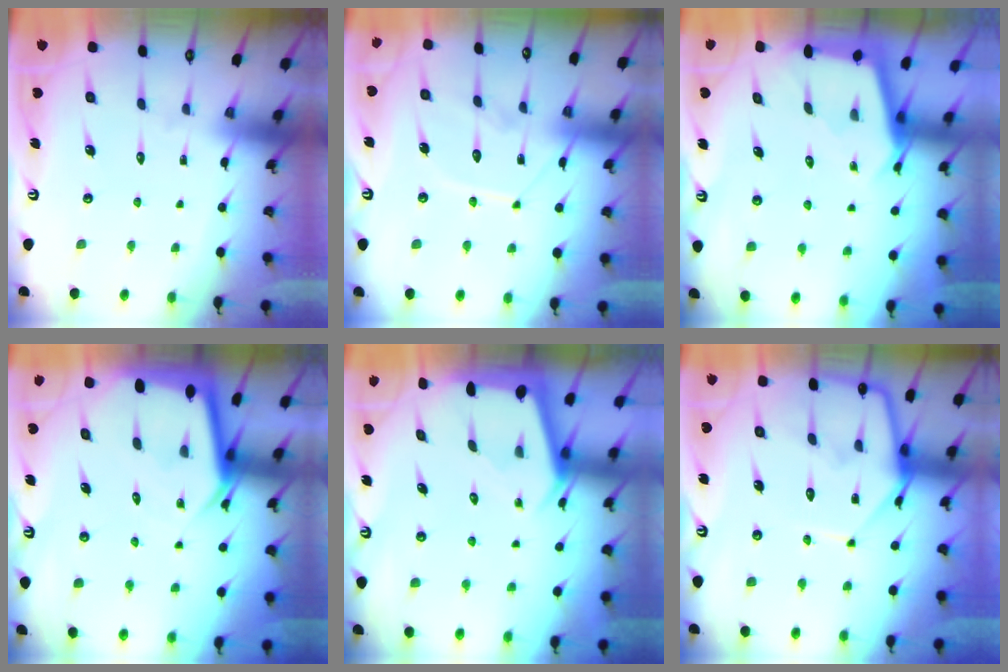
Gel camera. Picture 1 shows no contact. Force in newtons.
{"total": 10.3, "press": 10.3, "slide": 0.6}
{"total": 2.5, "press": 2.5, "slide": 0.3}
{"total": 6.4, "press": 6.3, "slide": 0.7}
{"total": 2.4, "press": 2.4, "slide": 0.2}
{"total": 11.2, "press": 11.1, "slide": 1.1}